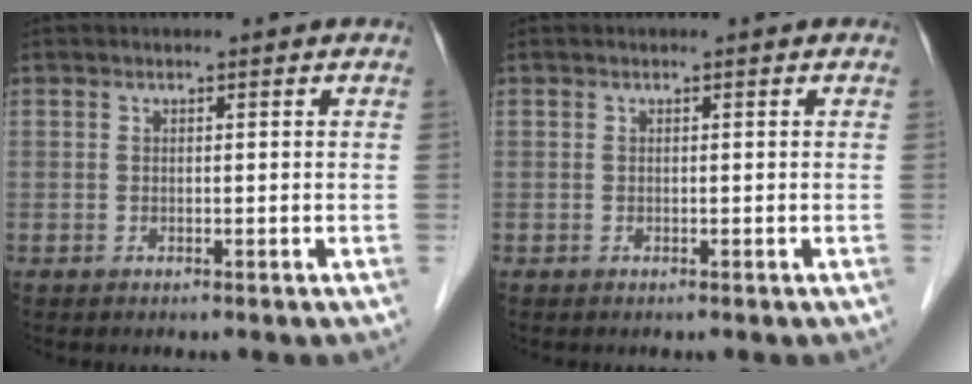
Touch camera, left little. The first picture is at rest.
{"total": 0.0}